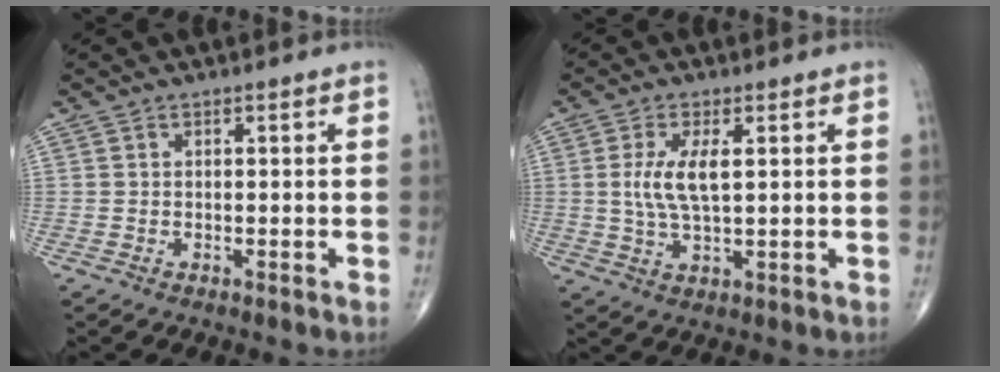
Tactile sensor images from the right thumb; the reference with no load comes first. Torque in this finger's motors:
{"motor_torque": [0.07, 0.16, 0.65, 0.17, 0.22]}